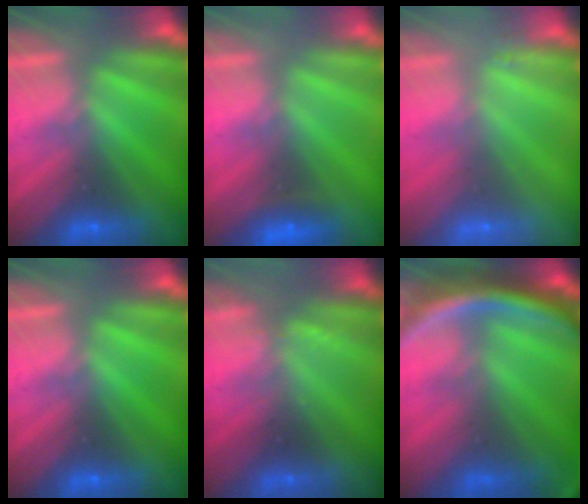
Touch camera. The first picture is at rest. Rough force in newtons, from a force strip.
{"total": 2.4}
{"total": 2.2}
{"total": 0.0}
{"total": 2.3}
{"total": 11.4}